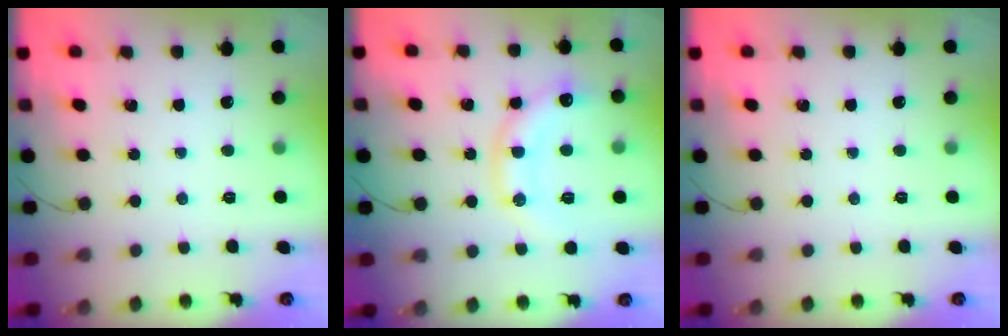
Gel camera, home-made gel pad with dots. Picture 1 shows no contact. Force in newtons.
{"total": 15.9, "press": 15.9, "slide": 1.2}
{"total": 0.0}